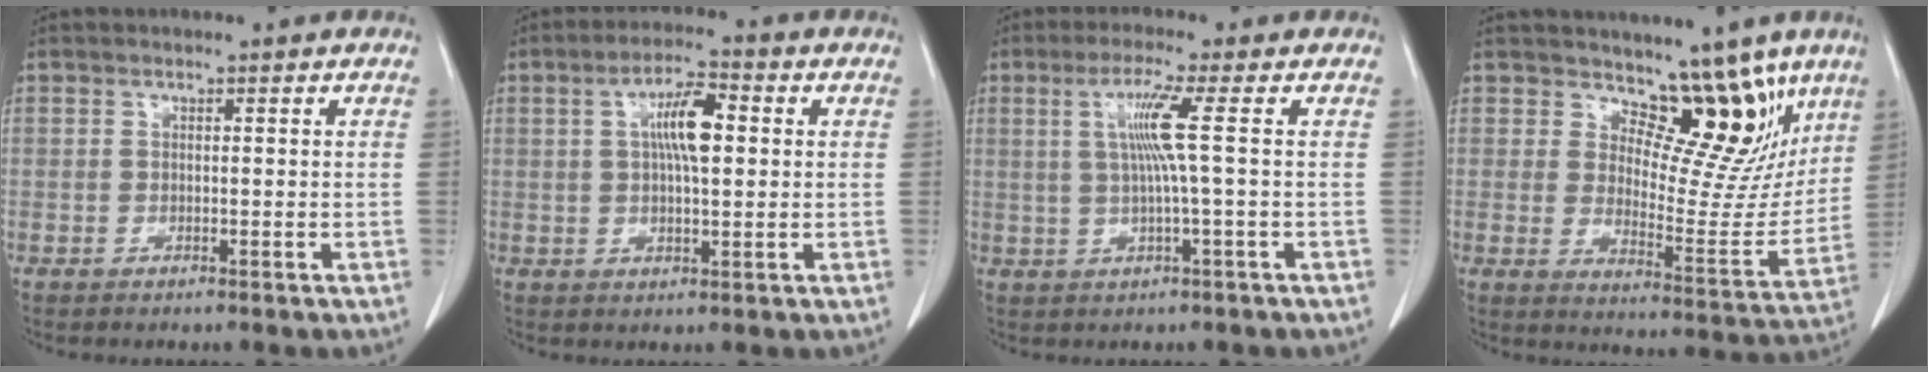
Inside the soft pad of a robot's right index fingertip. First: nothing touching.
{"total": 7.2, "force": [1.4, 1.8, 6.8], "torque": [-0.124, 0.012, 0.023]}
{"total": 5.7, "force": [1.0, -1.3, 5.5], "torque": [-0.109, 0.005, 0.023]}
{"total": 11.5, "force": [8.5, 5.1, 5.9], "torque": [-0.053, -0.021, 0.123]}